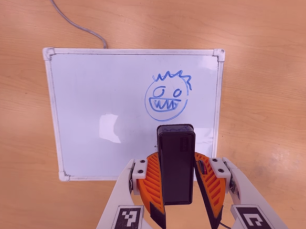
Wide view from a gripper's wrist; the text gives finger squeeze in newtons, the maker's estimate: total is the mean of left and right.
{"total": 5.4, "left": 5.4, "right": 5.4}